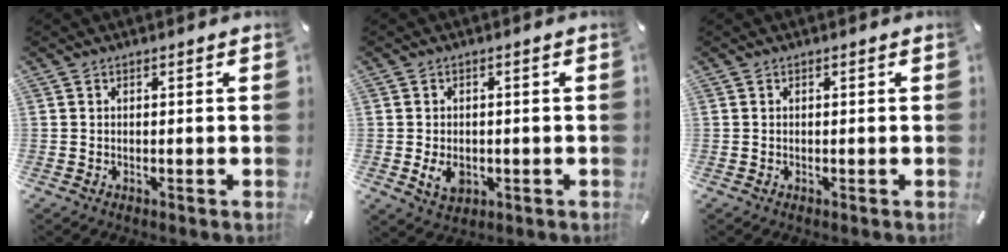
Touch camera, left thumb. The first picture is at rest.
{"total": 4.7, "force": [-1.0, 3.6, 2.9], "torque": [-0.054, -0.009, -0.022]}
{"total": 0.0}